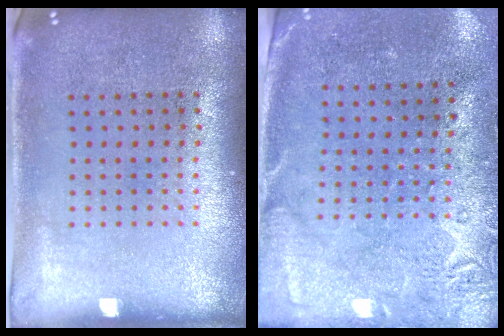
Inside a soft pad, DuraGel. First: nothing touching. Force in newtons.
{"total": 2.7, "press": 2.3, "slide": 1.5}